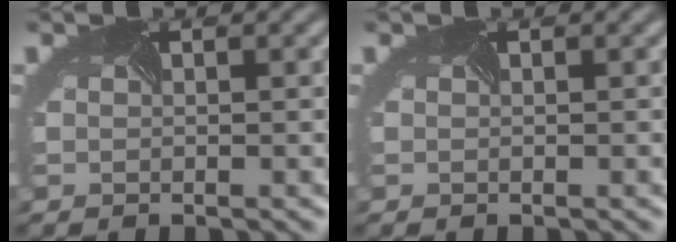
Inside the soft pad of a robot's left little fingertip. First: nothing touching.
{"total": 0.0}